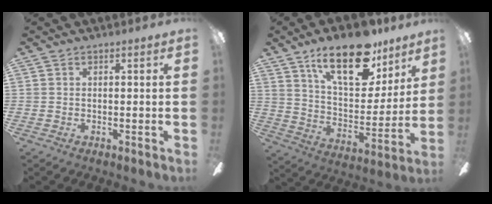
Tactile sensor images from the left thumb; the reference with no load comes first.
{"total": 22.6, "force": [14.7, 10.0, 14.0], "torque": [-0.218, -0.074, 0.252]}